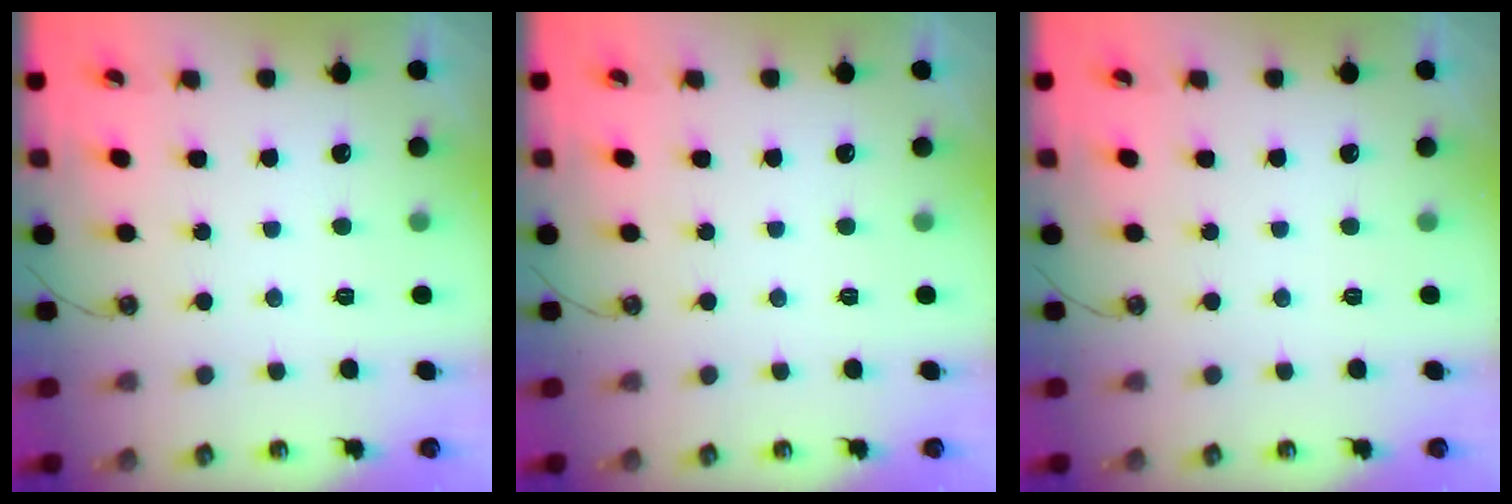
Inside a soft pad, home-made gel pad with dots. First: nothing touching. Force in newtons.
{"total": 0.0}
{"total": 0.0}